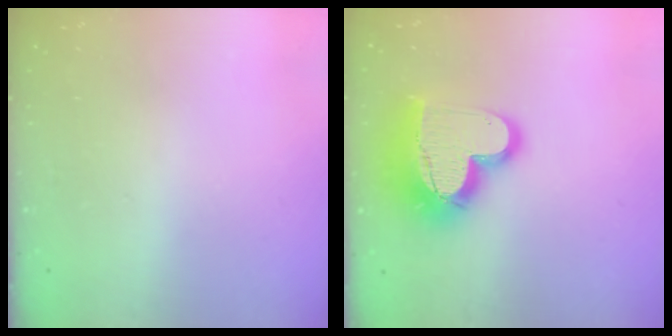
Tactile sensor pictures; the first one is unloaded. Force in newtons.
{"total": 19.0, "press": 18.9, "slide": 1.3}